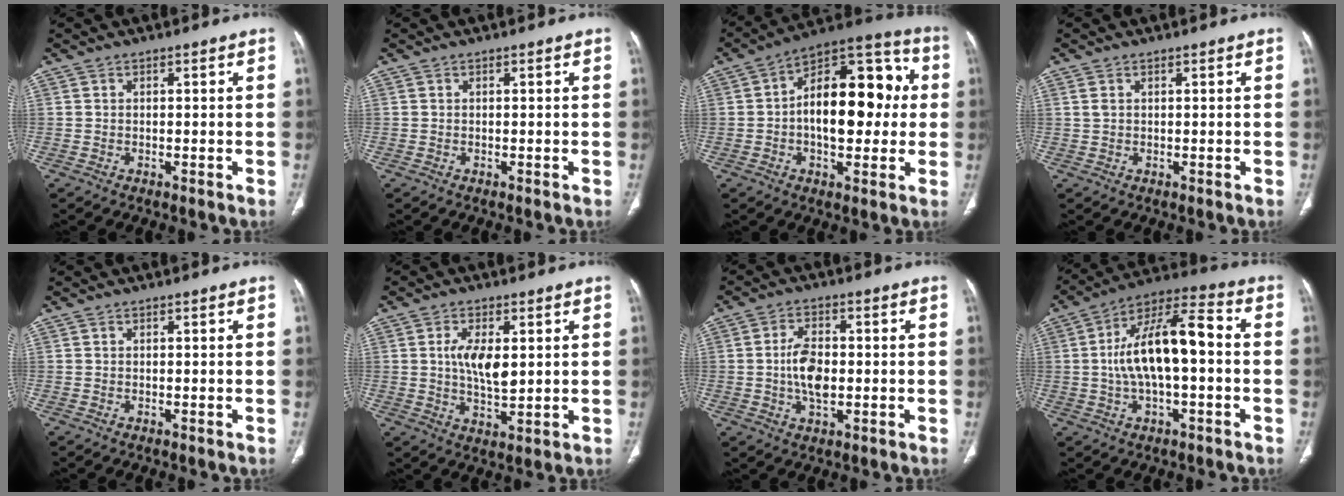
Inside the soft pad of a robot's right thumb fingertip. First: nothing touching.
{"total": 0.0}
{"total": 20.1, "force": [0.9, 11.0, 16.8], "torque": [-0.219, 0.040, 0.009]}
{"total": 1.3, "force": [0.6, 0.7, 0.9], "torque": [-0.024, 0.008, 0.020]}
{"total": 0.0}
{"total": 7.8, "force": [1.4, 3.5, 6.8], "torque": [-0.121, -0.015, 0.028]}
{"total": 7.1, "force": [-0.4, 3.9, 6.0], "torque": [-0.108, 0.004, -0.009]}
{"total": 15.8, "force": [-0.3, 6.4, 14.4], "torque": [-0.260, 0.043, -0.011]}